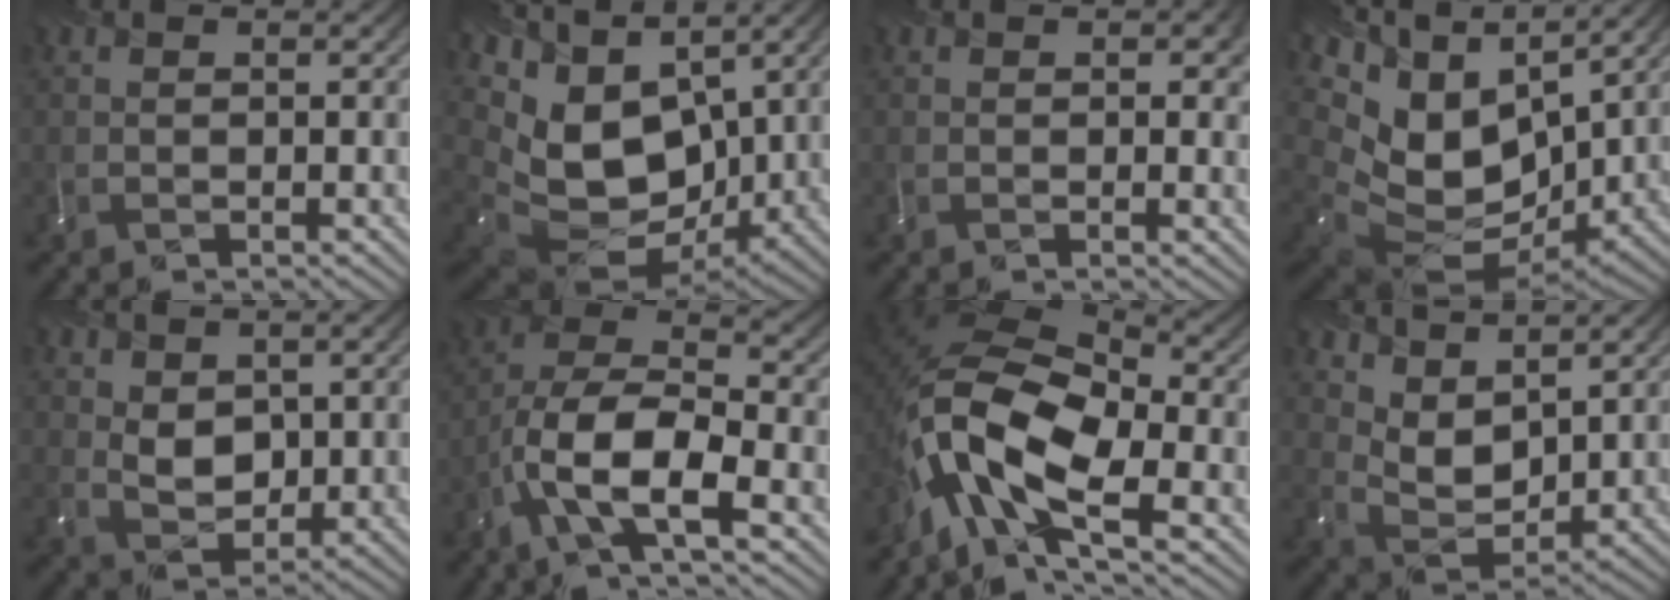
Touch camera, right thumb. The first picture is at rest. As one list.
[{"total": 15.9, "force": [3.3, 11.1, 10.9], "torque": [-0.259, -0.017, 0.098]}, {"total": 3.3, "force": [0.9, 2.0, 2.4], "torque": [-0.029, -0.002, 0.020]}, {"total": 17.2, "force": [5.6, 11.6, 11.4], "torque": [-0.275, 0.000, 0.131]}, {"total": 4.6, "force": [1.3, 3.5, 2.7], "torque": [-0.064, -0.007, 0.026]}, {"total": 10.6, "force": [-5.6, 3.8, 8.1], "torque": [-0.159, -0.001, -0.115]}, {"total": 13.5, "force": [-5.9, 6.5, 10.2], "torque": [-0.214, -0.018, -0.119]}, {"total": 7.4, "force": [4.8, 4.0, 4.0], "torque": [-0.098, -0.001, 0.088]}]